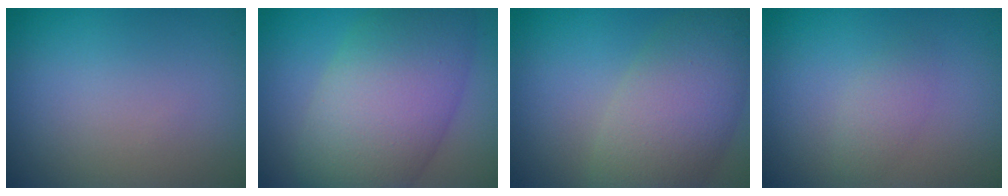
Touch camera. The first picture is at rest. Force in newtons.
{"total": 10.5, "press": 10.5, "slide": 0.6}
{"total": 7.3, "press": 7.3, "slide": 0.3}
{"total": 1.5, "press": 1.5, "slide": 0.0}